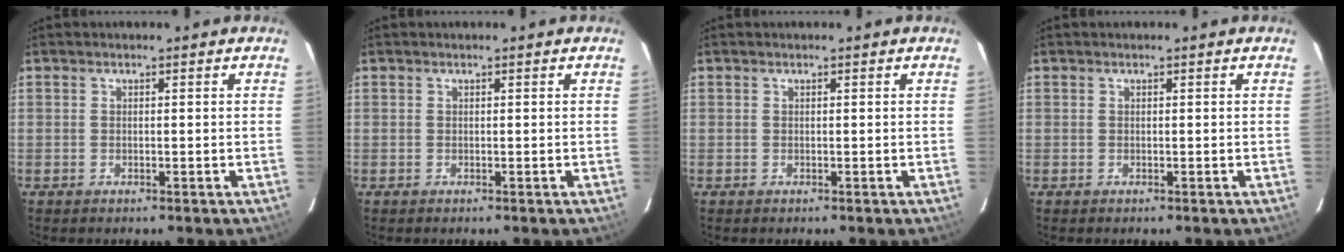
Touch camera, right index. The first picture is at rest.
{"total": 0.0}
{"total": 0.0}
{"total": 0.0}